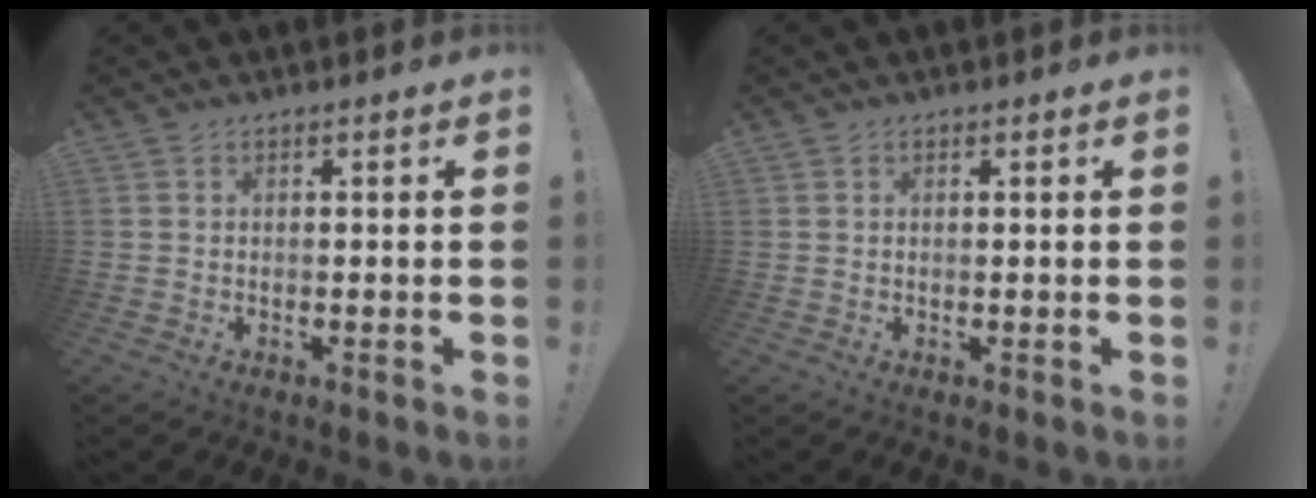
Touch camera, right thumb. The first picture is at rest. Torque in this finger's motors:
{"motor_torque": [-1.18, 1.71, -0.51, 0.99, 0.00]}